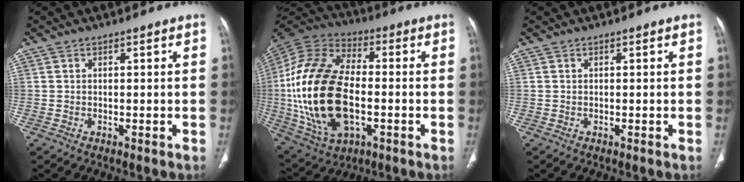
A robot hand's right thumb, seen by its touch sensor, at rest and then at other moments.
{"total": 26.2, "force": [-2.8, 14.7, 21.5], "torque": [-0.444, 0.006, -0.042]}
{"total": 0.0}